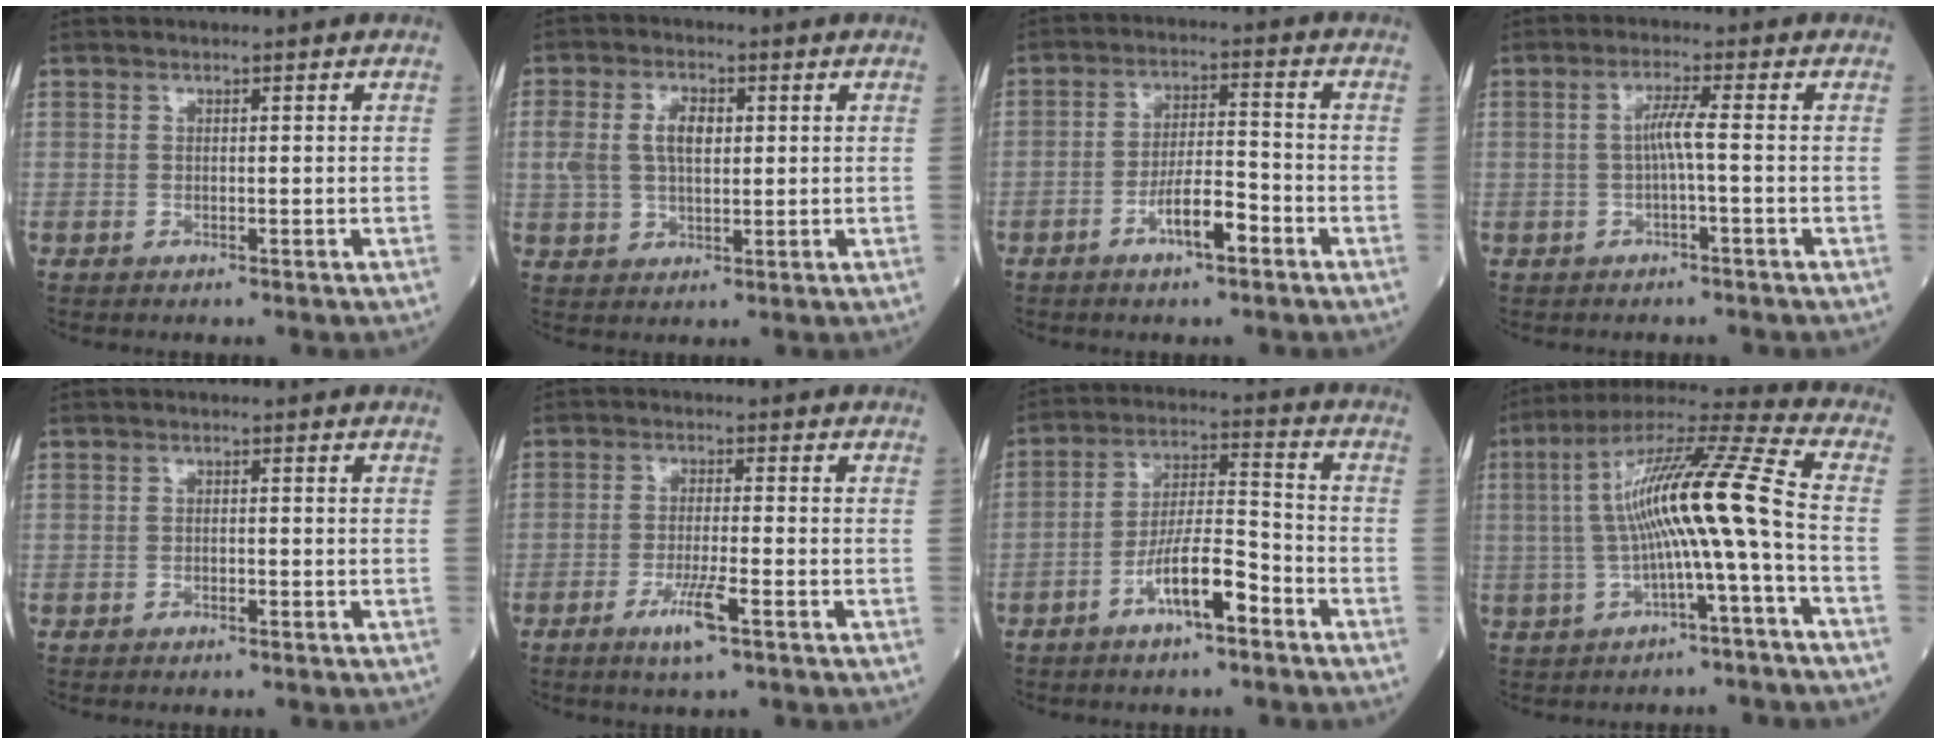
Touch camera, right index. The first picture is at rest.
{"total": 6.8, "force": [1.3, 3.8, 5.5], "torque": [-0.119, 0.018, 0.032]}
{"total": 6.4, "force": [-3.5, 1.3, 5.3], "torque": [-0.097, 0.003, -0.062]}
{"total": 3.0, "force": [-0.5, -0.3, 3.0], "torque": [-0.056, 0.008, -0.006]}
{"total": 0.8, "force": [-0.5, 0.3, 0.6], "torque": [-0.010, -0.001, -0.009]}
{"total": 5.2, "force": [-2.8, 0.0, 4.4], "torque": [-0.083, -0.012, -0.052]}
{"total": 9.0, "force": [-5.0, 1.6, 7.4], "torque": [-0.138, 0.006, -0.091]}
{"total": 14.1, "force": [-1.1, -0.3, 14.1], "torque": [-0.251, 0.034, -0.026]}